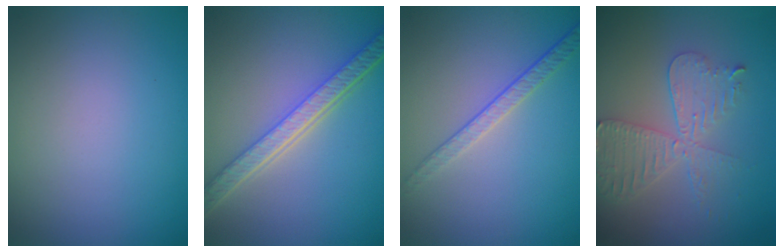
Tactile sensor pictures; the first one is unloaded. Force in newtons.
{"total": 5.7, "press": 4.4, "slide": 3.7}
{"total": 2.1, "press": 1.6, "slide": 1.4}
{"total": 4.6, "press": 3.9, "slide": 2.3}